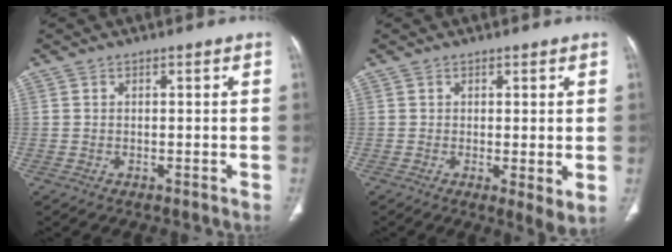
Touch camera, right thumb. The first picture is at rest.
{"total": 4.2, "force": [-0.4, 1.3, 4.0], "torque": [-0.068, -0.017, -0.009]}